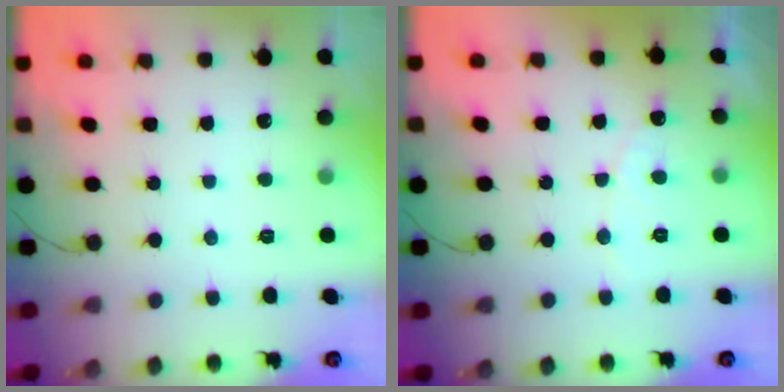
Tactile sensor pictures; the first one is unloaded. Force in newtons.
{"total": 5.7, "press": 5.7, "slide": 0.3}